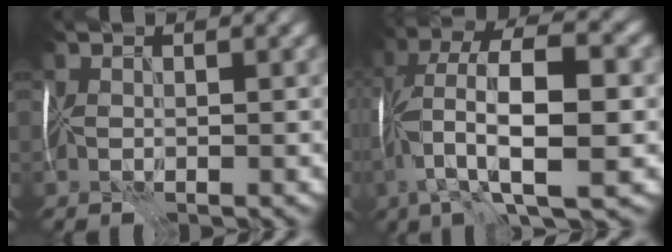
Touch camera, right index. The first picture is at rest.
{"total": 10.4, "force": [-0.8, 3.3, 9.9], "torque": [-0.189, 0.014, -0.020]}